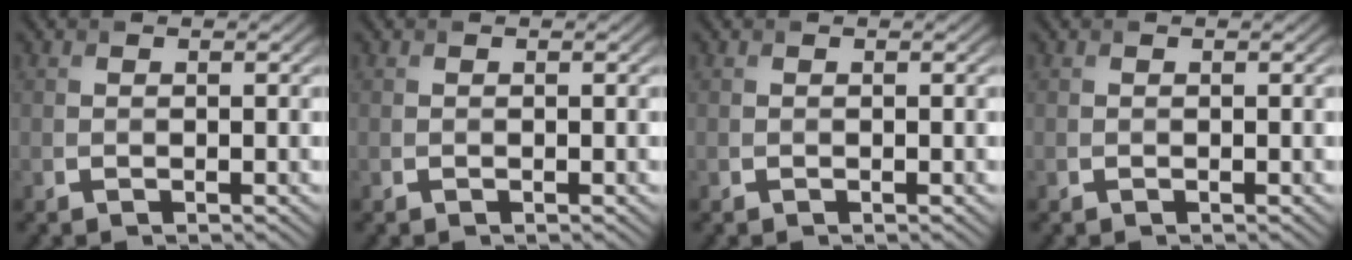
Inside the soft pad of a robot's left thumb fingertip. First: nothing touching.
{"total": 0.0}
{"total": 0.0}
{"total": 0.0}